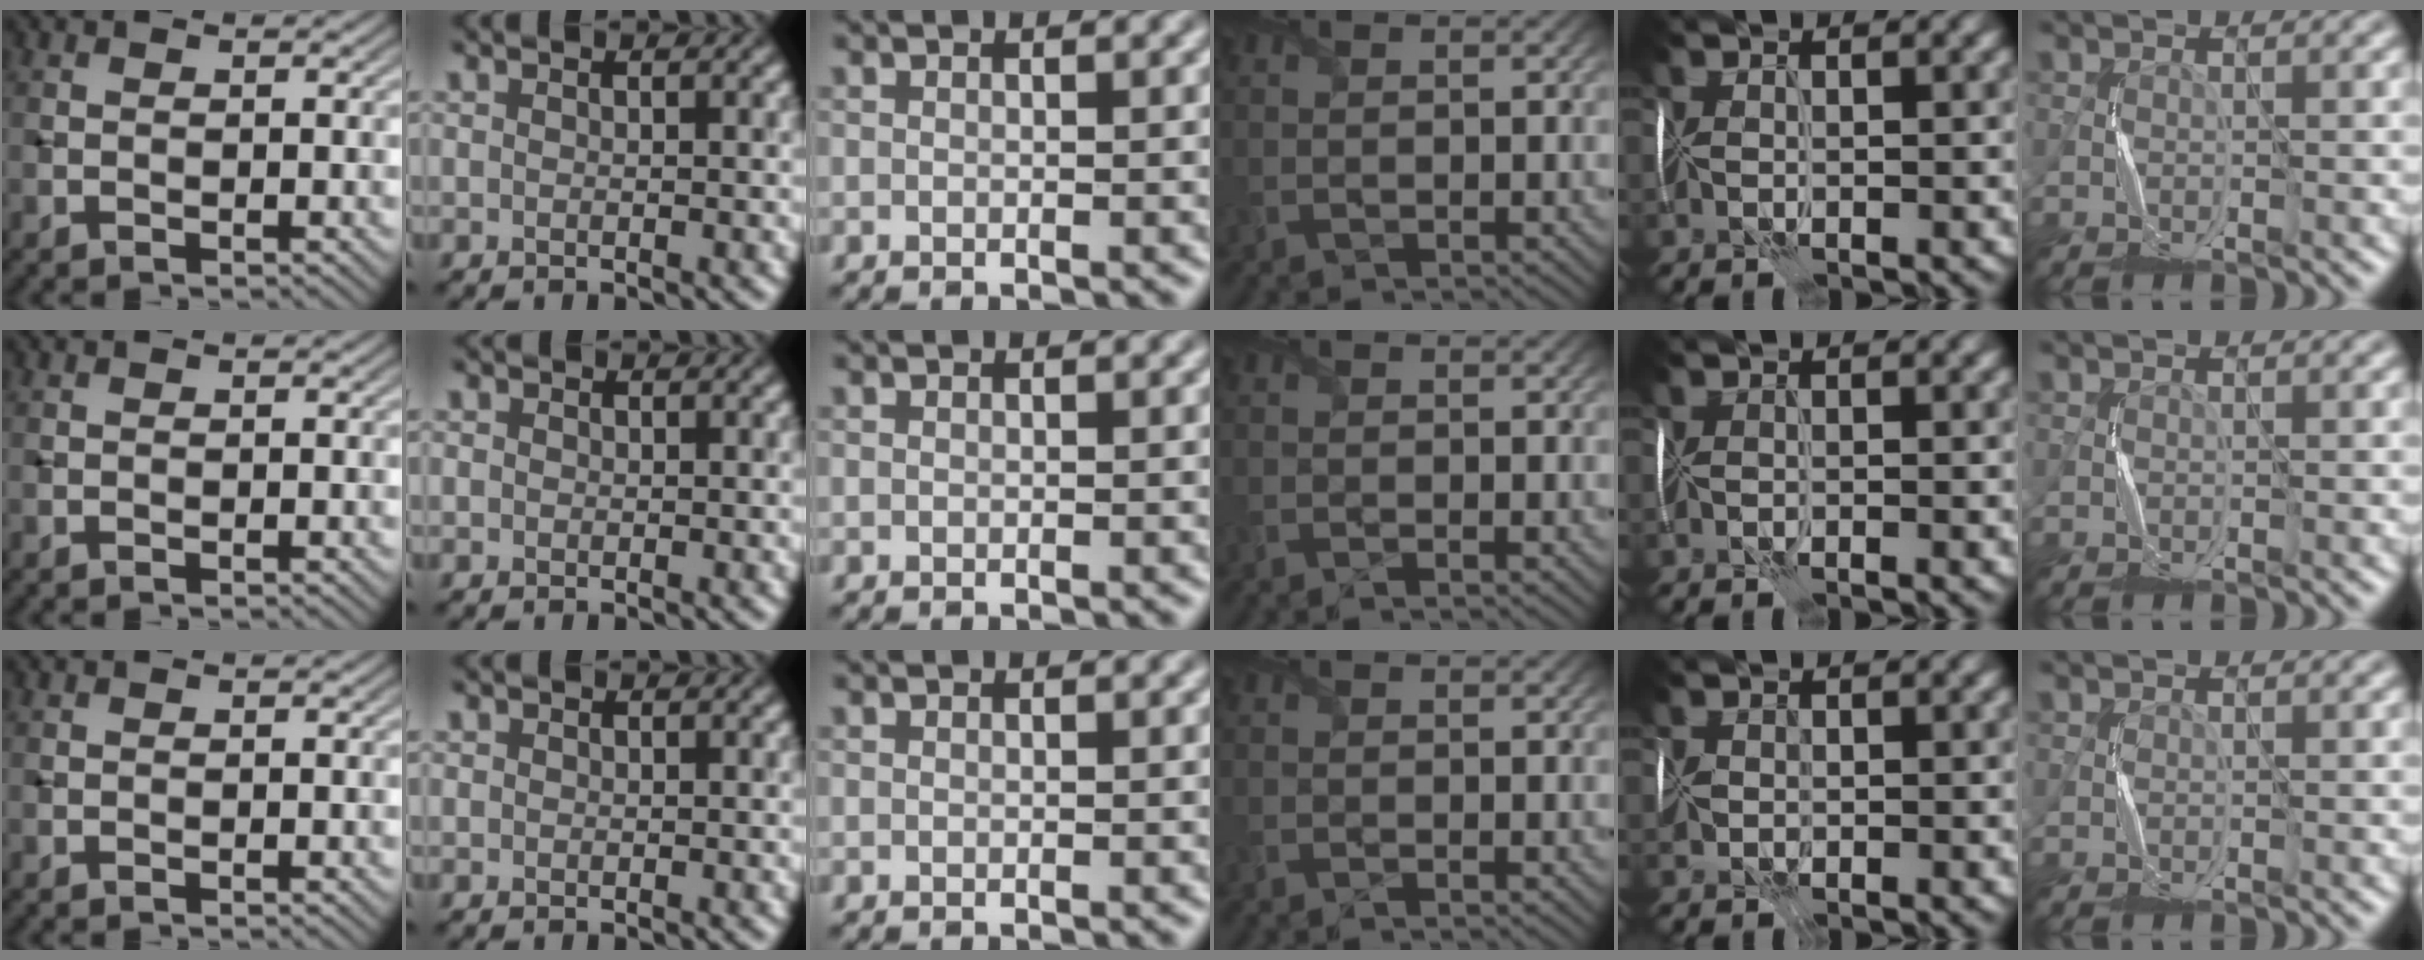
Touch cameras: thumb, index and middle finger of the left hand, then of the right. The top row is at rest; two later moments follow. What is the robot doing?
{"motion": "fold", "object": "wrapping paper"}